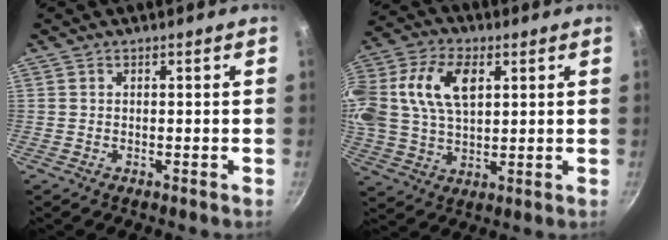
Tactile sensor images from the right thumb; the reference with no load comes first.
{"total": 19.1, "force": [5.2, 12.4, 13.6], "torque": [-0.291, 0.022, 0.092]}